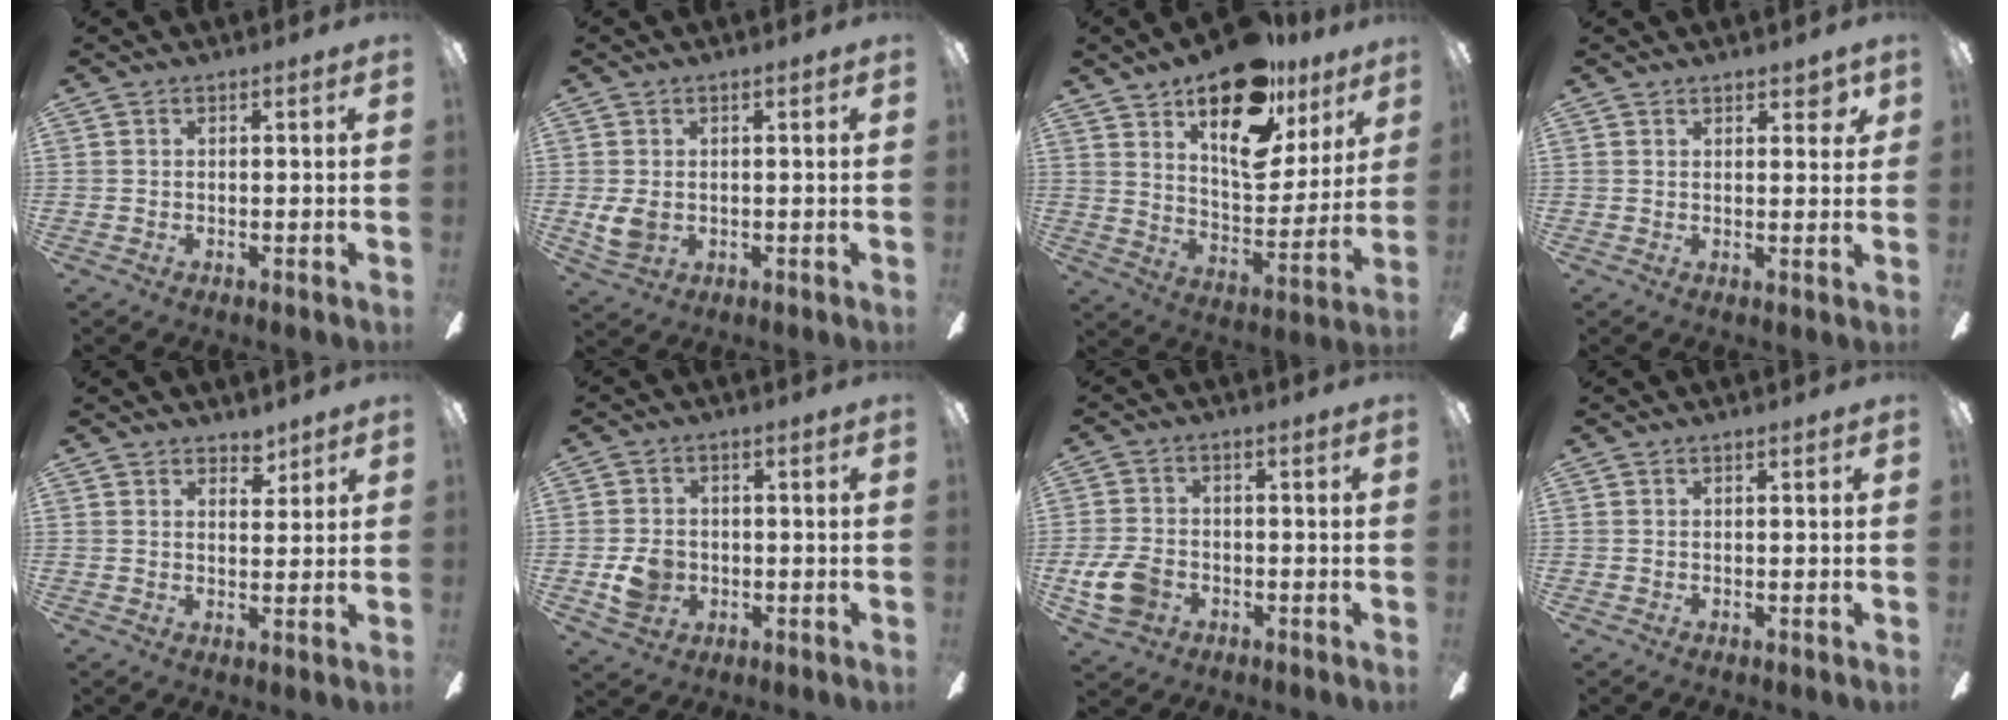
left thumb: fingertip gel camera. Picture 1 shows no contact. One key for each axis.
{"total": 4.8, "fx": 0.2, "fy": 3.6, "fz": 3.2, "tx": -0.062, "ty": 0.001, "tz": 0.004}
{"total": 22.6, "fx": 14.4, "fy": 10.9, "fz": 13.7, "tx": -0.192, "ty": -0.084, "tz": 0.244}
{"total": 3.5, "fx": 2.4, "fy": 1.6, "fz": 2.0, "tx": -0.010, "ty": -0.009, "tz": 0.036}
{"total": 3.9, "fx": 3.4, "fy": 1.8, "fz": 0.9, "tx": 0.009, "ty": -0.023, "tz": 0.058}
{"total": 6.7, "fx": -1.2, "fy": 5.7, "fz": 3.2, "tx": -0.046, "ty": 0.007, "tz": -0.022}
{"total": 8.7, "fx": -3.2, "fy": 6.3, "fz": 5.1, "tx": -0.126, "ty": 0.013, "tz": -0.058}
{"total": 0.0}